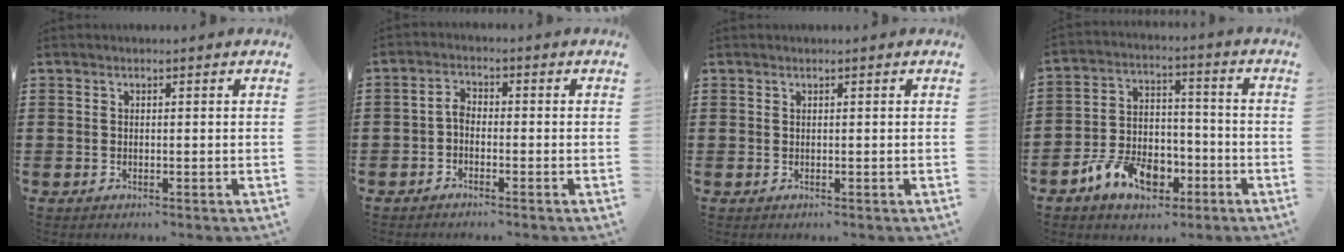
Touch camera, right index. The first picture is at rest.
{"total": 2.1, "force": [-1.0, 1.2, 1.4], "torque": [-0.031, 0.010, -0.022]}
{"total": 0.0}
{"total": 9.1, "force": [-4.9, 5.9, 4.8], "torque": [-0.113, 0.022, -0.092]}